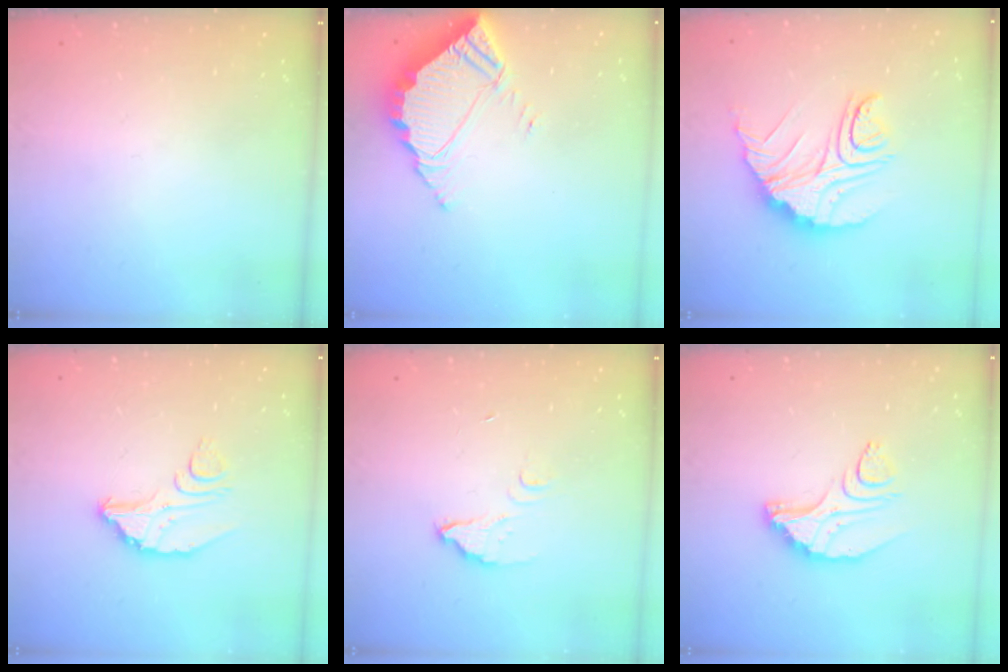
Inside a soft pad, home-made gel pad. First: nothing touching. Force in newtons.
{"total": 5.4, "press": 5.4, "slide": 0.3}
{"total": 14.7, "press": 14.7, "slide": 1.1}
{"total": 7.5, "press": 7.4, "slide": 0.6}
{"total": 3.4, "press": 3.3, "slide": 0.3}
{"total": 8.9, "press": 8.8, "slide": 0.8}